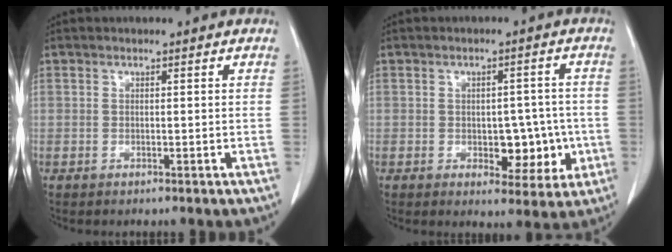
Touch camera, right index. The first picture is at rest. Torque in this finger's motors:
{"motor_torque": [0.08, 0.21, 0.13, 0.02]}